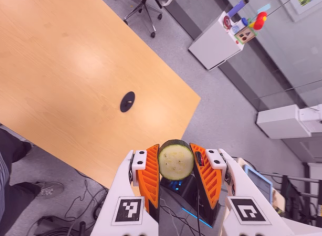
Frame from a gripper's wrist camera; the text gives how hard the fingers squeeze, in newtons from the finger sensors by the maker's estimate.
{"total": 10.4, "left": 10.0, "right": 10.9}